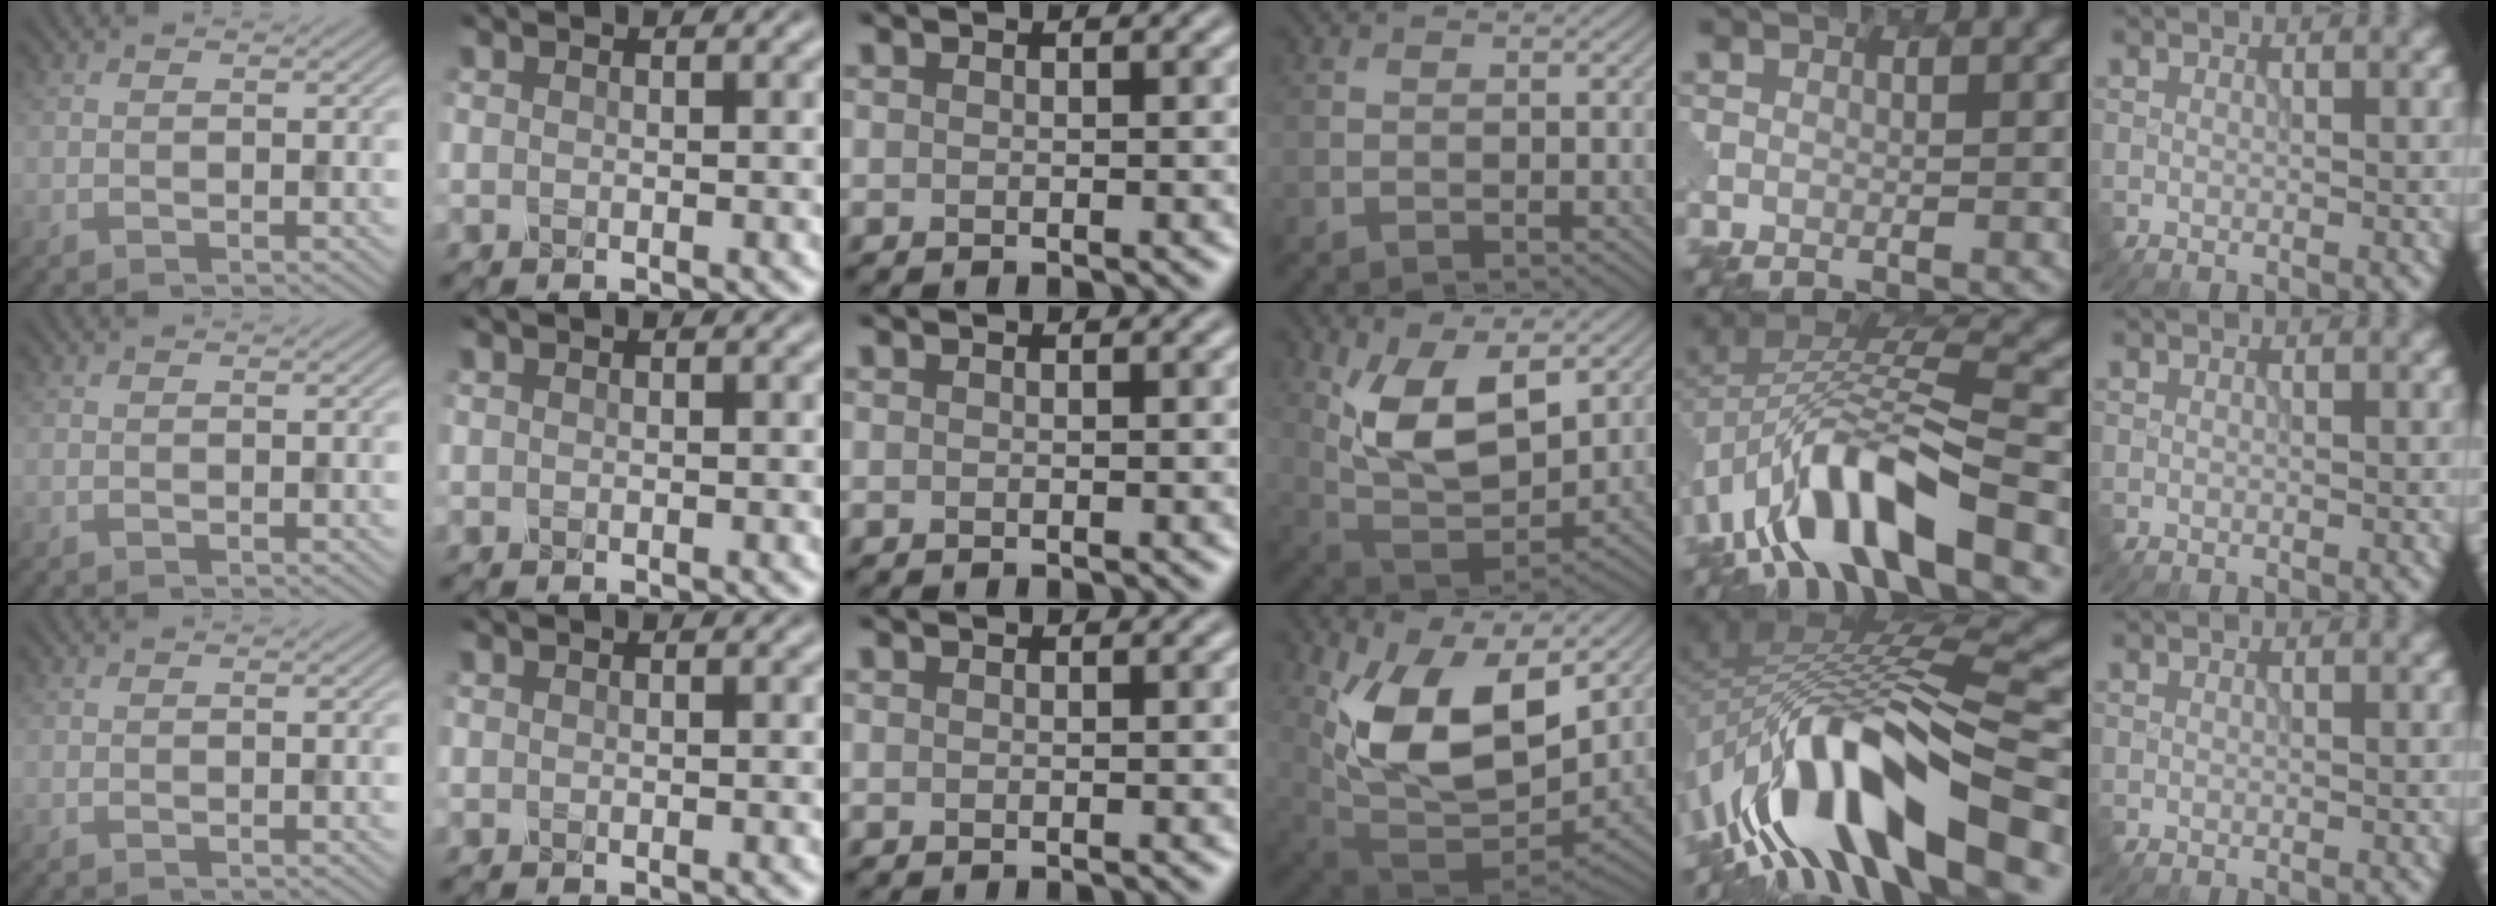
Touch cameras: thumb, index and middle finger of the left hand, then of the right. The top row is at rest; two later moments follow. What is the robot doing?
{"motion": "insert", "object": "pen bag"}